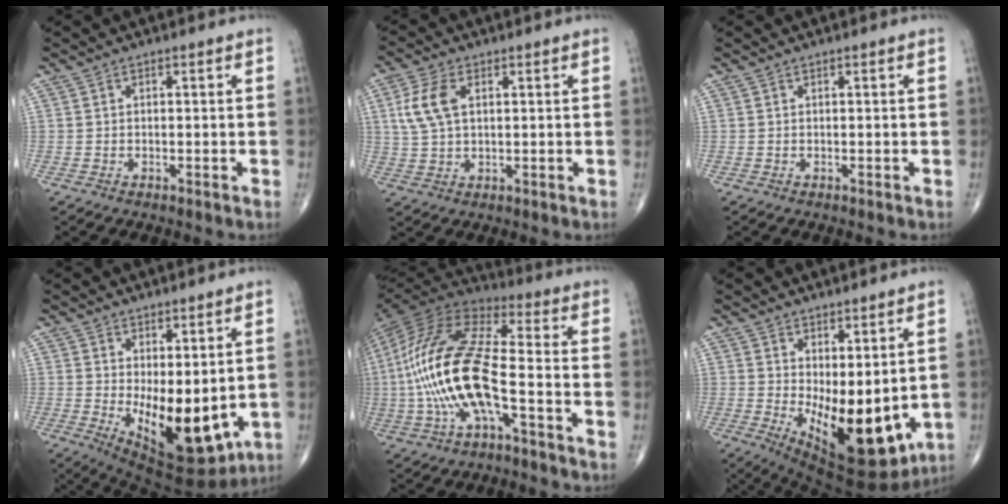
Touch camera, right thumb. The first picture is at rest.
{"total": 7.5, "force": [2.0, 4.3, 5.8], "torque": [-0.130, 0.005, 0.041]}
{"total": 0.0}
{"total": 14.5, "force": [-1.1, 6.6, 12.9], "torque": [-0.182, -0.030, 0.008]}
{"total": 21.3, "force": [-4.3, 7.5, 19.5], "torque": [-0.424, 0.035, -0.079]}
{"total": 15.7, "force": [-0.5, 7.0, 14.0], "torque": [-0.204, -0.037, 0.020]}